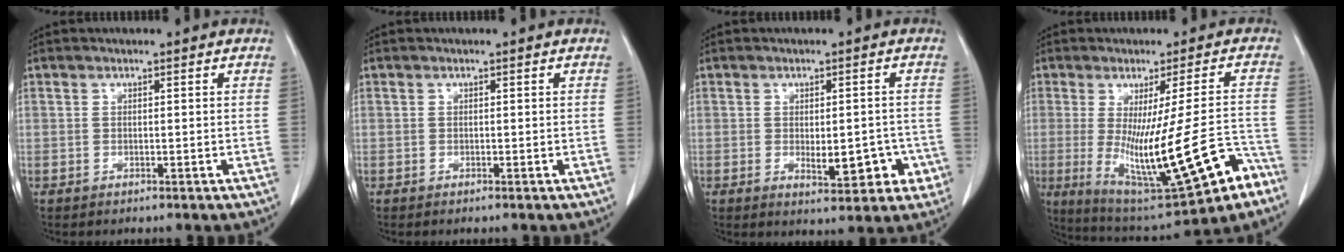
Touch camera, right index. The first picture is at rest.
{"total": 0.0}
{"total": 6.9, "force": [-1.7, 3.2, 5.9], "torque": [-0.067, 0.005, -0.012]}
{"total": 20.0, "force": [-7.4, 3.0, 18.3], "torque": [-0.278, -0.026, -0.095]}